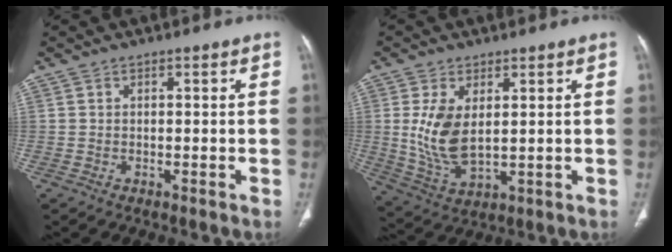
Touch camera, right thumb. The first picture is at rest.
{"total": 9.6, "force": [1.6, 5.0, 8.0], "torque": [-0.159, -0.017, 0.045]}